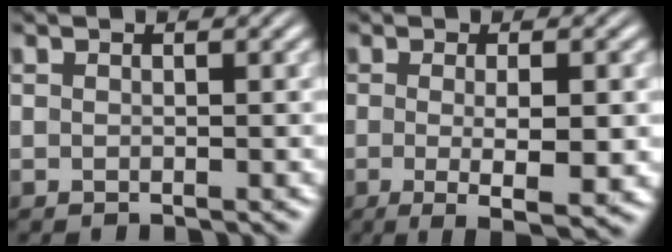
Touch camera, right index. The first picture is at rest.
{"total": 5.7, "force": [-2.5, 1.4, 5.0], "torque": [-0.084, -0.028, -0.027]}